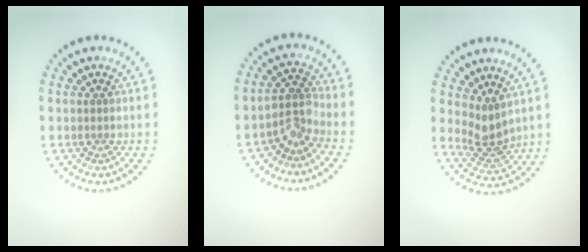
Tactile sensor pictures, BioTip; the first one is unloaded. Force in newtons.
{"total": 2.7, "press": 2.0, "slide": 1.8}
{"total": 2.8, "press": 2.1, "slide": 1.9}